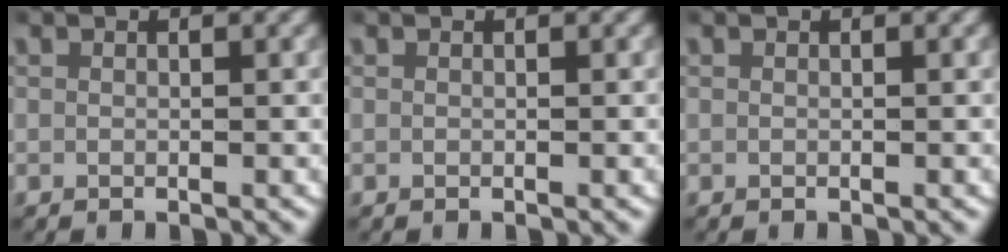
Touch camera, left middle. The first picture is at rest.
{"total": 0.0}
{"total": 0.0}